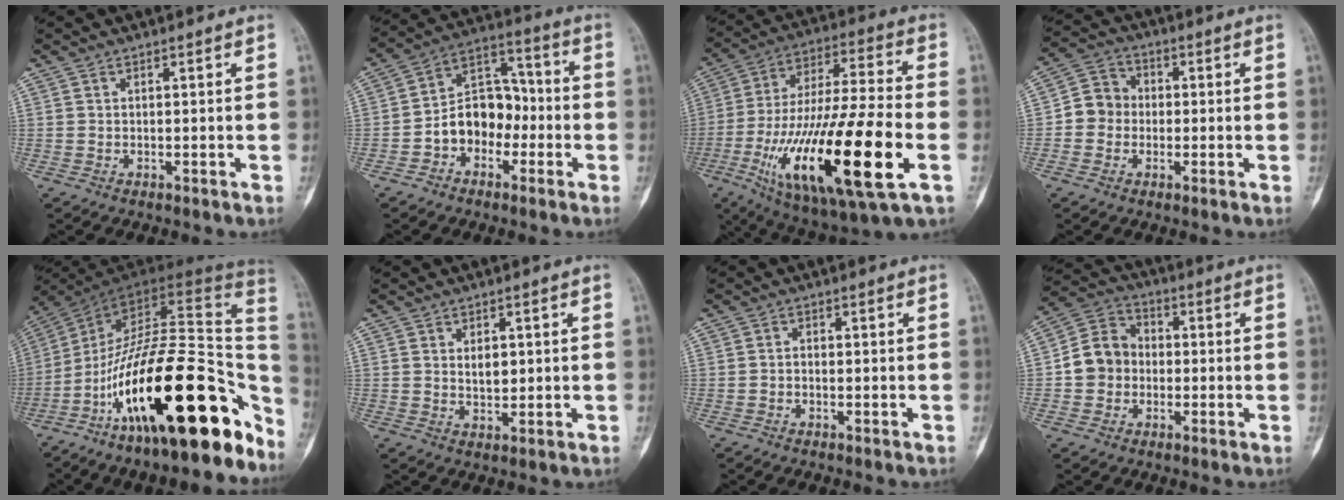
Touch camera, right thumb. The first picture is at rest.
{"total": 11.7, "force": [-3.2, 8.7, 7.1], "torque": [-0.077, 0.054, -0.065]}
{"total": 29.9, "force": [-9.2, 7.6, 27.4], "torque": [-0.536, -0.007, -0.149]}
{"total": 6.8, "force": [-0.7, 6.2, 2.6], "torque": [-0.017, 0.021, -0.028]}
{"total": 31.9, "force": [-15.1, 11.5, 25.7], "torque": [-0.311, 0.087, -0.241]}
{"total": 3.3, "force": [0.8, 2.2, 2.4], "torque": [-0.019, -0.007, 0.015]}
{"total": 1.0, "force": [-0.4, 0.8, 0.4], "torque": [0.003, 0.004, -0.010]}
{"total": 9.0, "force": [-0.9, 8.0, 4.1], "torque": [-0.051, 0.031, -0.031]}